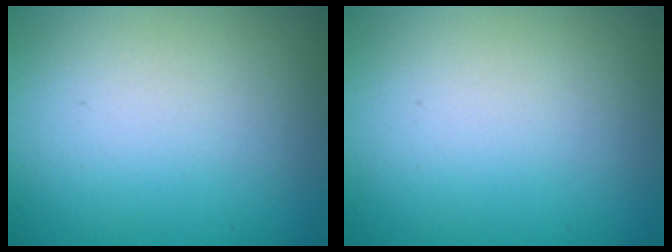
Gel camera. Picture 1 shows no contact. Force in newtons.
{"total": 0.0}